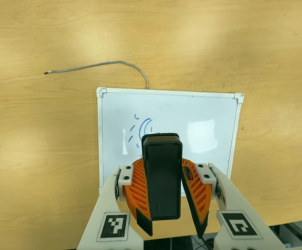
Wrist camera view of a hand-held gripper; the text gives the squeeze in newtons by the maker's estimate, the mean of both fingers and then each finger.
{"total": 9.2, "left": 8.9, "right": 9.4}